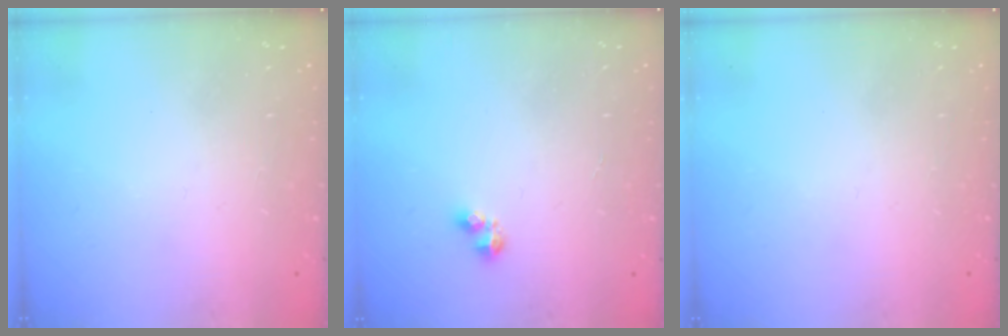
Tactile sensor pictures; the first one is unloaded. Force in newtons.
{"total": 2.8, "press": 2.8, "slide": 0.4}
{"total": 0.0}